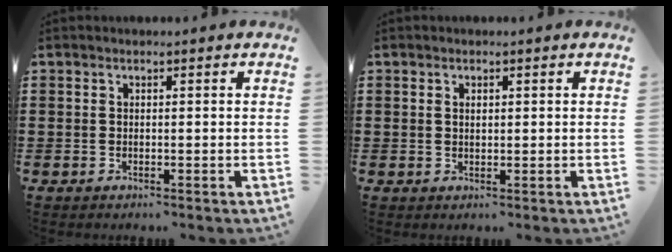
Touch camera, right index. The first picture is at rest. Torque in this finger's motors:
{"motor_torque": [-0.76, 1.38, -0.02, 0.00]}